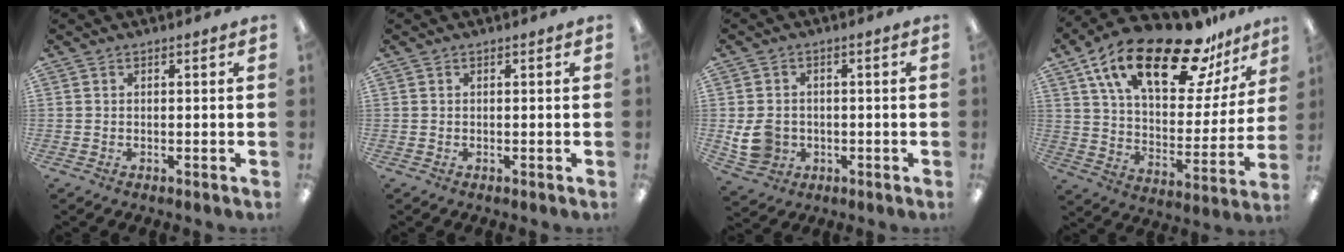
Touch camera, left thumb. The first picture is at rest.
{"total": 0.0}
{"total": 7.1, "force": [-1.1, 6.2, 3.1], "torque": [-0.062, 0.009, -0.015]}
{"total": 25.5, "force": [16.4, 10.1, 16.7], "torque": [-0.280, -0.089, 0.278]}